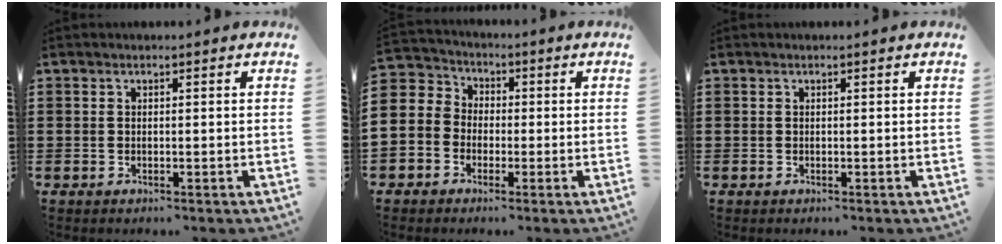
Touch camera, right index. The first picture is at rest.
{"total": 4.3, "force": [-1.3, 4.1, 0.0], "torque": [-0.036, -0.002, -0.039]}
{"total": 0.0}